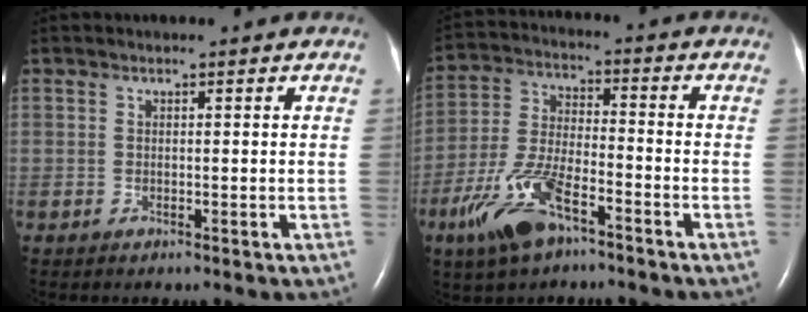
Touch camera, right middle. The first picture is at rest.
{"total": 11.2, "force": [-6.7, 3.5, 8.2], "torque": [-0.187, -0.006, -0.127]}